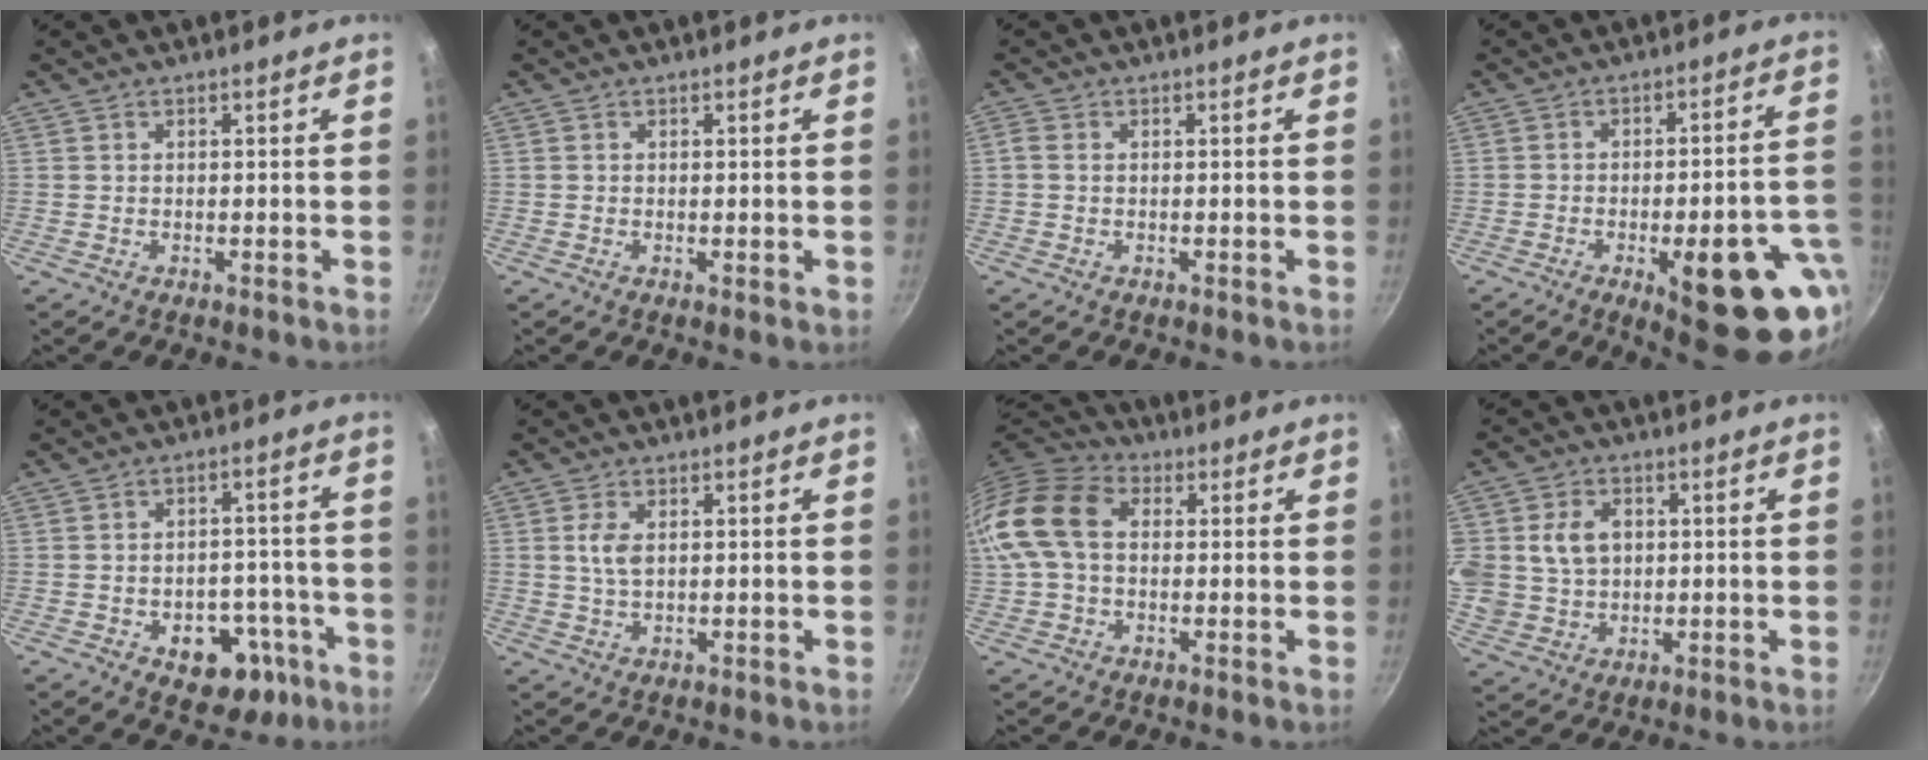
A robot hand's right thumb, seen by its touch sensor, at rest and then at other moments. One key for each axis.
{"total": 0.5, "fx": 0.0, "fy": 0.1, "fz": 0.5, "tx": -0.007, "ty": -0.002, "tz": -0.001}
{"total": 1.2, "fx": -0.1, "fy": 0.9, "fz": 0.8, "tx": -0.019, "ty": 0.003, "tz": -0.005}
{"total": 21.2, "fx": -7.7, "fy": 7.2, "fz": 18.4, "tx": -0.185, "ty": 0.020, "tz": -0.093}
{"total": 11.6, "fx": -5.0, "fy": 7.8, "fz": 7.0, "tx": -0.046, "ty": 0.034, "tz": -0.057}
{"total": 3.6, "fx": 0.7, "fy": 2.0, "fz": 3.0, "tx": -0.060, "ty": 0.001, "tz": 0.013}
{"total": 13.9, "fx": 1.4, "fy": 9.7, "fz": 9.9, "tx": -0.175, "ty": 0.027, "tz": 0.008}
{"total": 11.1, "fx": 1.8, "fy": 9.0, "fz": 6.2, "tx": -0.104, "ty": 0.001, "tz": 0.036}